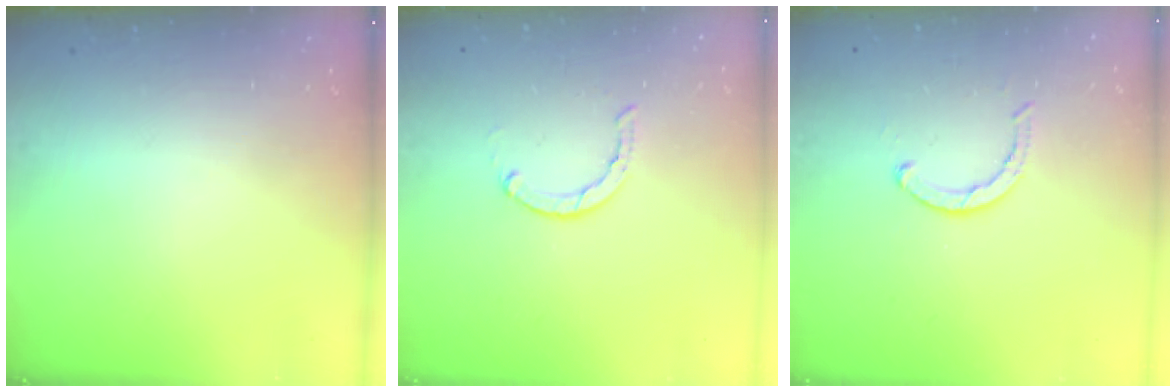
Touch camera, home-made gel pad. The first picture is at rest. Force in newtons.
{"total": 1.5, "press": 1.5, "slide": 0.2}
{"total": 3.7, "press": 3.7, "slide": 0.7}